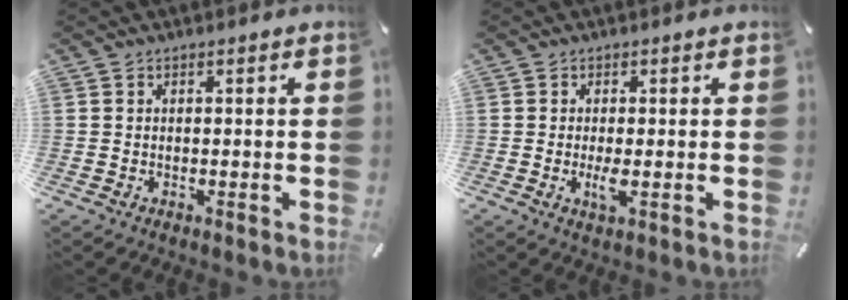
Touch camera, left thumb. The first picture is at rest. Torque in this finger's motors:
{"motor_torque": [0.01, 0.01, 0.00, 0.00, 0.00]}